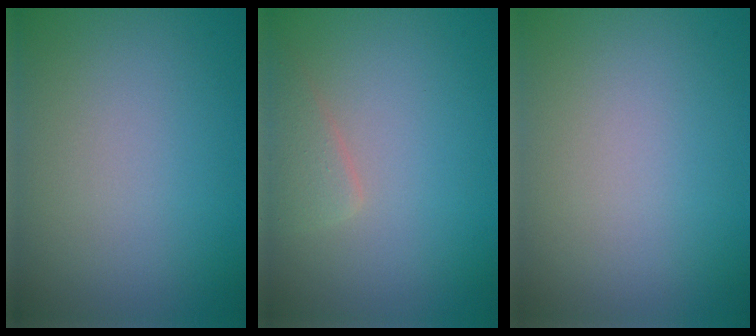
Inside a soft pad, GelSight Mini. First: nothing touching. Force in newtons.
{"total": 1.7, "press": 1.7, "slide": 0.2}
{"total": 0.0}